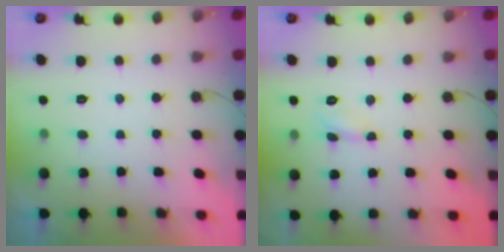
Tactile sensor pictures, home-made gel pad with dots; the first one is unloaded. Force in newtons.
{"total": 3.6, "press": 3.6, "slide": 0.4}